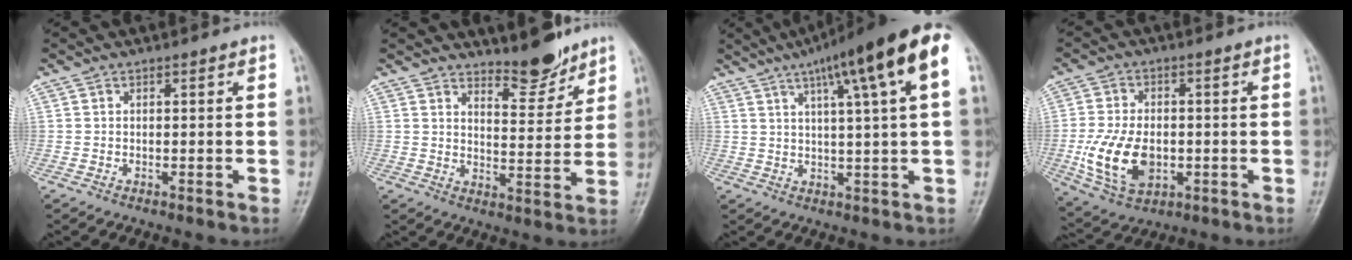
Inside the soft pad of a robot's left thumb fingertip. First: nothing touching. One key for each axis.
{"total": 7.0, "fx": 6.2, "fy": 2.0, "fz": 2.7, "tx": -0.021, "ty": -0.059, "tz": 0.103}
{"total": 15.1, "fx": 7.0, "fy": 1.3, "fz": 13.4, "tx": -0.193, "ty": 0.005, "tz": 0.098}
{"total": 12.6, "fx": -2.2, "fy": 8.1, "fz": 9.4, "tx": -0.170, "ty": -0.004, "tz": -0.030}